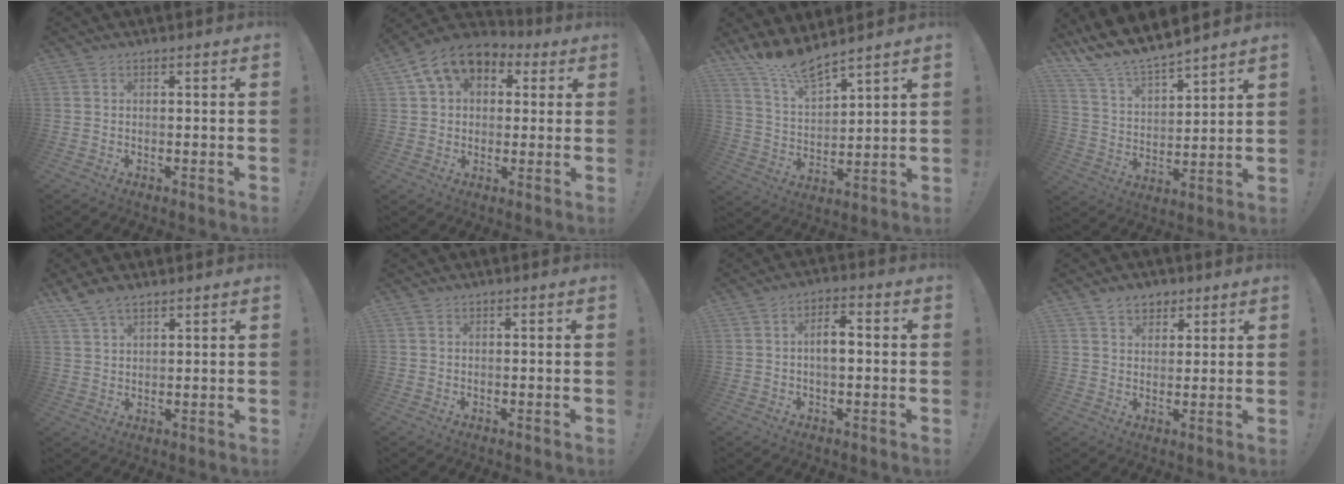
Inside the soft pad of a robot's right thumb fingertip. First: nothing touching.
{"total": 12.1, "force": [5.9, 8.6, 6.1], "torque": [-0.099, -0.022, 0.116]}
{"total": 10.5, "force": [9.8, 1.6, 3.6], "torque": [-0.083, -0.068, 0.182]}
{"total": 11.2, "force": [10.8, 1.8, 2.5], "torque": [-0.089, -0.097, 0.197]}
{"total": 5.8, "force": [4.6, 2.4, 2.7], "torque": [-0.062, -0.017, 0.090]}
{"total": 0.0}
{"total": 5.7, "force": [-0.3, 2.9, 4.9], "torque": [-0.075, 0.014, -0.009]}
{"total": 5.8, "force": [3.7, 4.1, 1.8], "torque": [-0.019, -0.018, 0.068]}